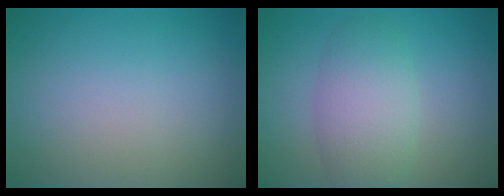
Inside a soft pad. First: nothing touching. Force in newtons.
{"total": 4.3, "press": 4.3, "slide": 0.2}